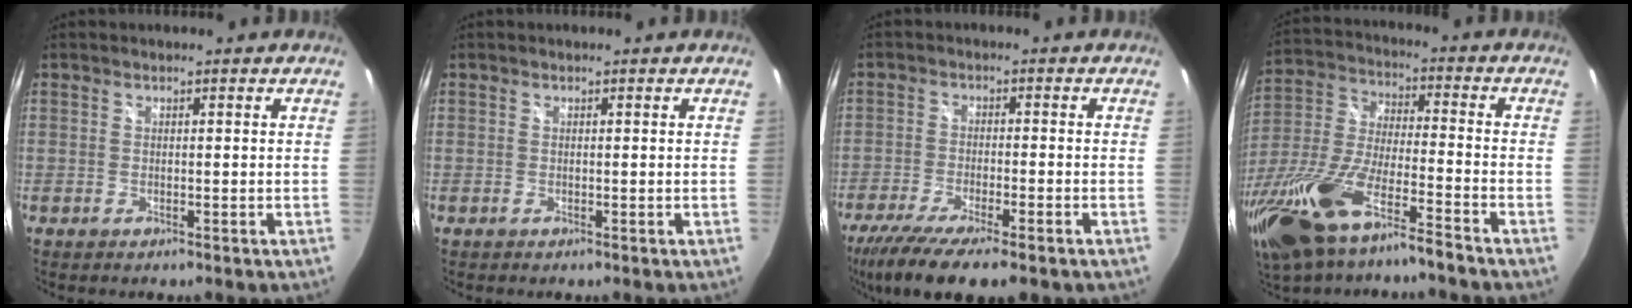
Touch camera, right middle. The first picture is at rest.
{"total": 0.0}
{"total": 13.6, "force": [-9.9, 2.7, 9.0], "torque": [-0.185, -0.053, -0.163]}
{"total": 20.2, "force": [-13.7, 4.5, 14.2], "torque": [-0.311, -0.039, -0.260]}